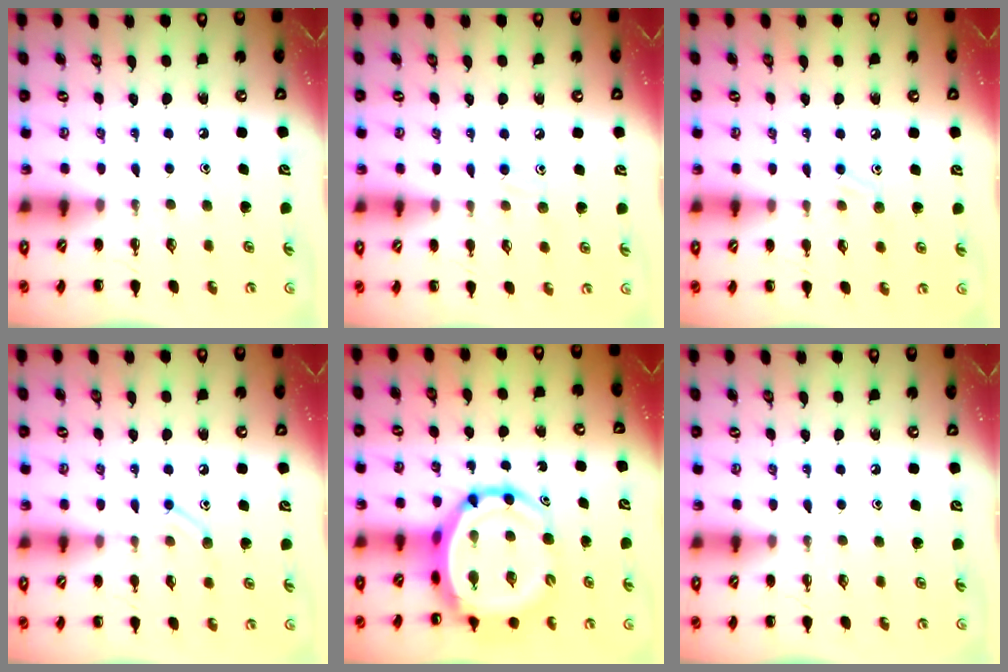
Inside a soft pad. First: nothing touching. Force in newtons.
{"total": 6.2, "press": 5.9, "slide": 1.9}
{"total": 6.7, "press": 6.6, "slide": 1.4}
{"total": 8.0, "press": 7.8, "slide": 1.4}
{"total": 11.0, "press": 10.6, "slide": 3.0}
{"total": 0.0}